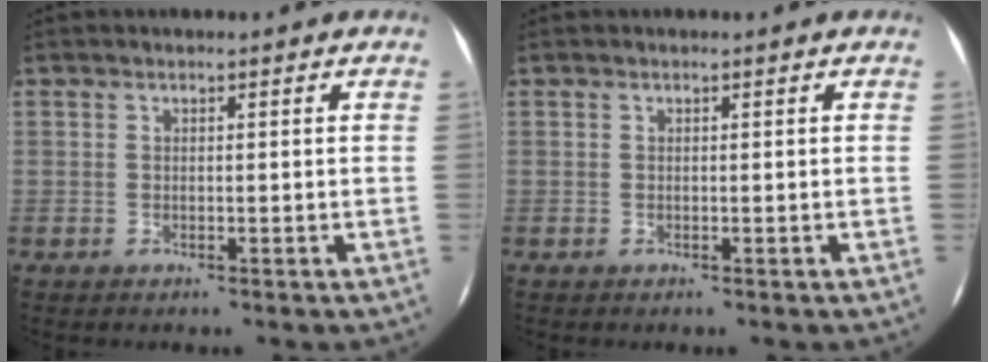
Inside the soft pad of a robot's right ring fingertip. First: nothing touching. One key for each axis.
{"total": 0.0}